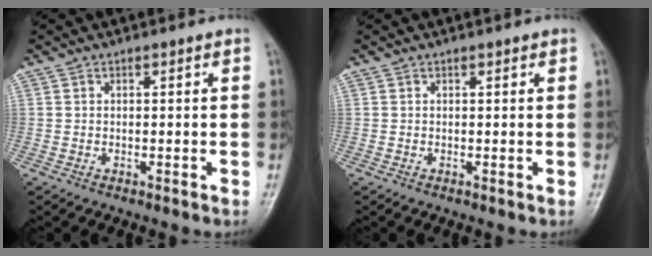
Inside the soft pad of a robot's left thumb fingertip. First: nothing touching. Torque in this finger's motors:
{"motor_torque": [-0.17, -0.08, -0.13, -0.13, 0.01]}